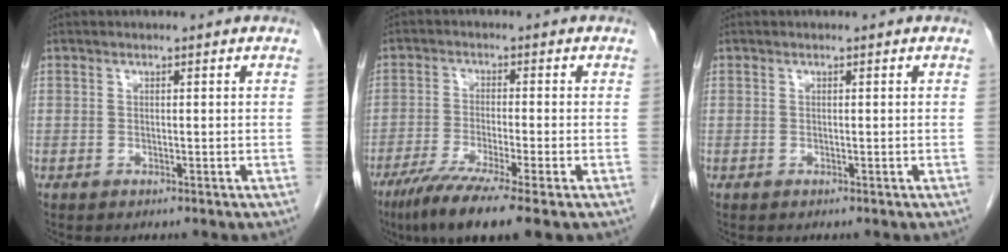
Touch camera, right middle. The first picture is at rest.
{"total": 9.6, "force": [-6.3, -0.2, 7.2], "torque": [-0.124, -0.027, -0.102]}
{"total": 0.0}